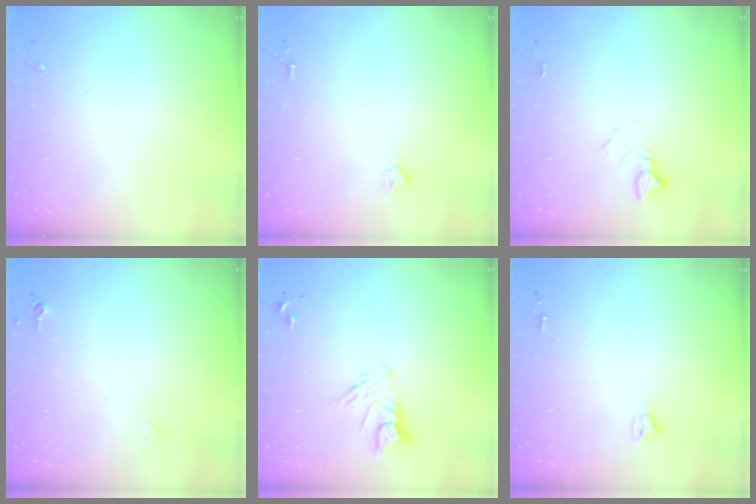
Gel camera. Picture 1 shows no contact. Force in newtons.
{"total": 1.6, "press": 1.6, "slide": 0.2}
{"total": 4.2, "press": 4.2, "slide": 0.4}
{"total": 4.1, "press": 4.0, "slide": 0.7}
{"total": 7.0, "press": 7.0, "slide": 0.7}
{"total": 2.4, "press": 2.4, "slide": 0.2}